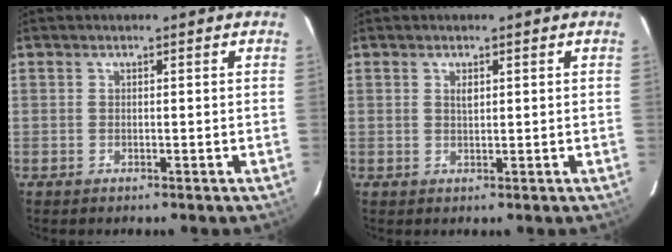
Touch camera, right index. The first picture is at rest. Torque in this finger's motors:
{"motor_torque": [0.13, 0.02, 0.08, 0.04]}